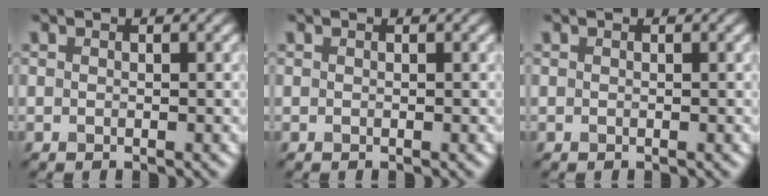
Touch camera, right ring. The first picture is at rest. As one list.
[{"total": 0.0}, {"total": 0.0}]